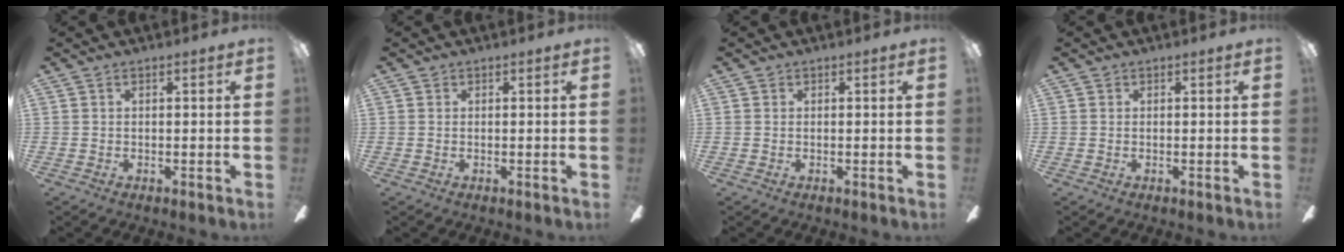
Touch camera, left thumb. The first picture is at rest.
{"total": 0.0}
{"total": 0.0}
{"total": 0.0}